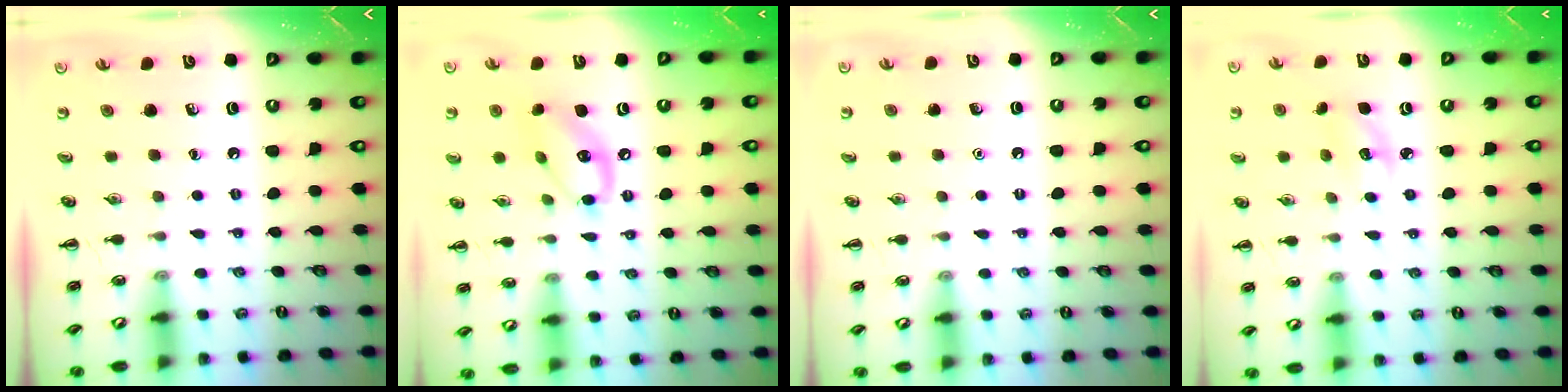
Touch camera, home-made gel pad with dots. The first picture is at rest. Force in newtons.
{"total": 10.9, "press": 10.6, "slide": 2.2}
{"total": 1.6, "press": 1.6, "slide": 0.1}
{"total": 3.9, "press": 3.8, "slide": 1.0}